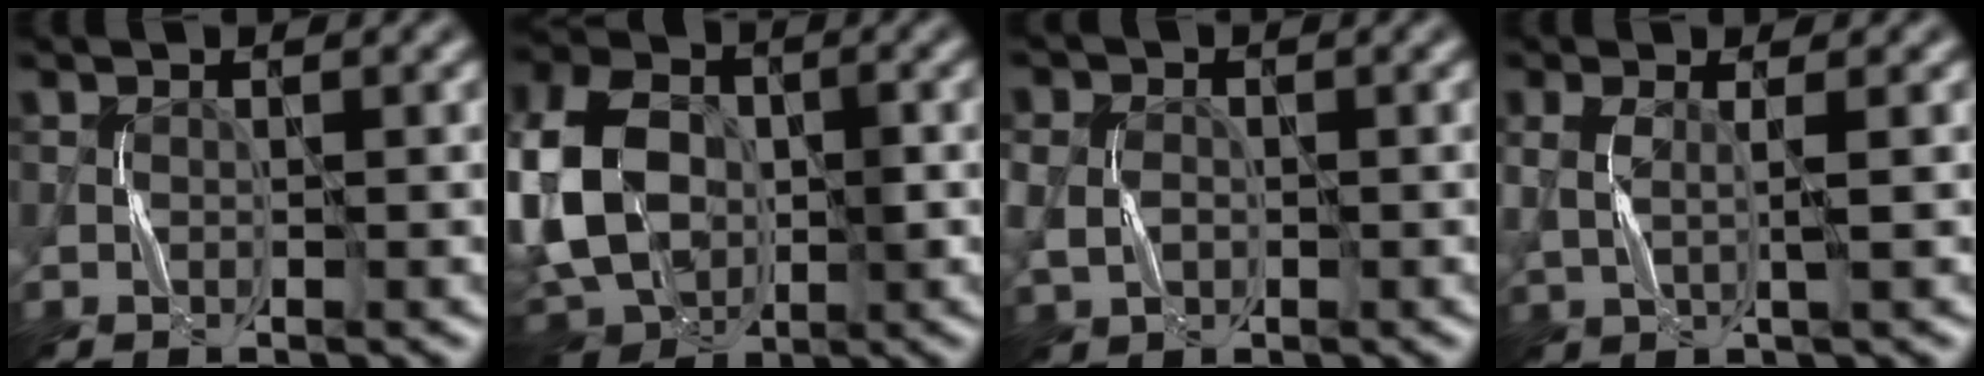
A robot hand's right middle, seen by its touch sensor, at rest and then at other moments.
{"total": 13.7, "force": [-1.5, 9.8, 9.5], "torque": [-0.198, 0.003, -0.021]}
{"total": 2.8, "force": [0.0, 2.4, 1.4], "torque": [-0.029, 0.002, 0.003]}
{"total": 1.7, "force": [0.5, 0.3, 1.6], "torque": [-0.031, -0.002, 0.012]}